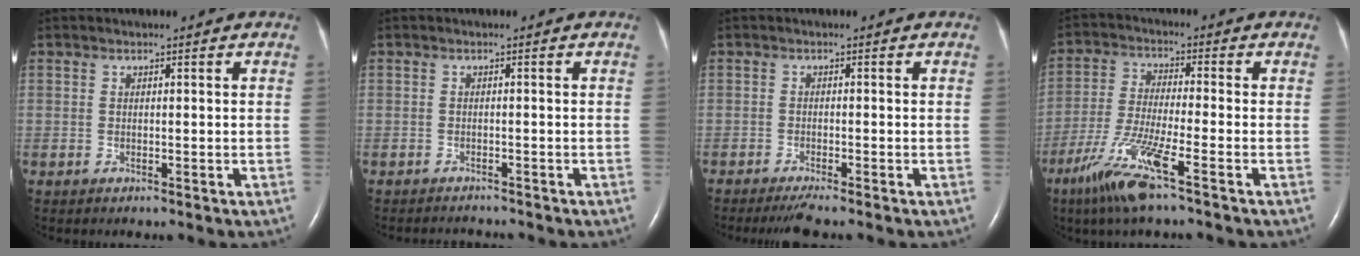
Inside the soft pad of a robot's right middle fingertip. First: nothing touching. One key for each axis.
{"total": 3.0, "fx": -2.9, "fy": 0.3, "fz": 0.5, "tx": -0.005, "ty": -0.010, "tz": -0.039}
{"total": 3.2, "fx": -2.6, "fy": -0.2, "fz": 1.8, "tx": -0.034, "ty": -0.008, "tz": -0.043}
{"total": 9.9, "fx": -5.8, "fy": -0.1, "fz": 8.0, "tx": -0.172, "ty": -0.028, "tz": -0.117}